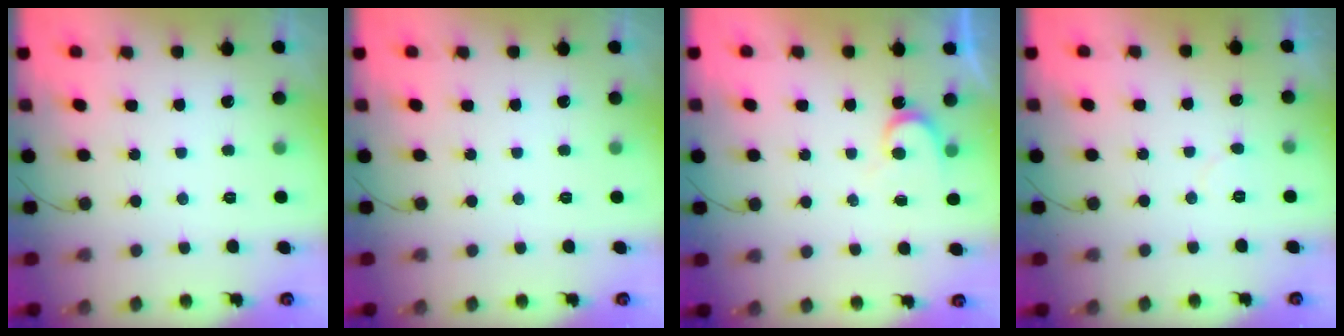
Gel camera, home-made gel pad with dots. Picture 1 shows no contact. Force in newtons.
{"total": 0.0}
{"total": 5.7, "press": 5.7, "slide": 0.2}
{"total": 3.6, "press": 3.6, "slide": 0.4}